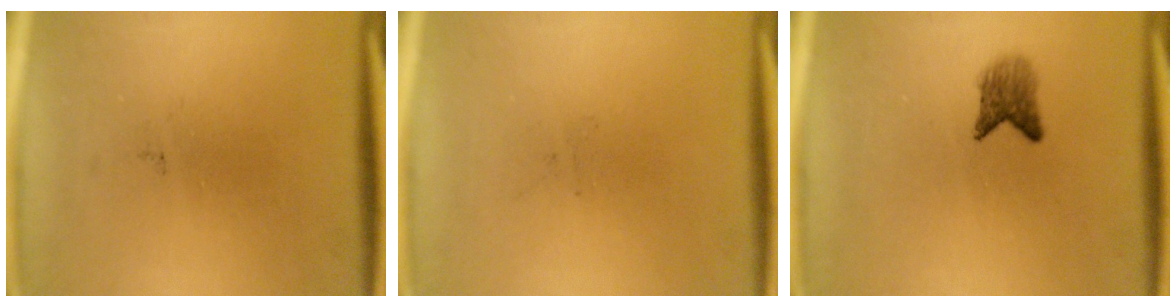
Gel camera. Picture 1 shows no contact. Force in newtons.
{"total": 0.0}
{"total": 2.8}